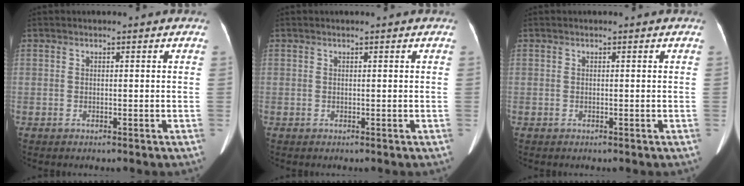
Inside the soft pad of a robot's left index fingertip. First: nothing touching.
{"total": 0.0}
{"total": 0.0}